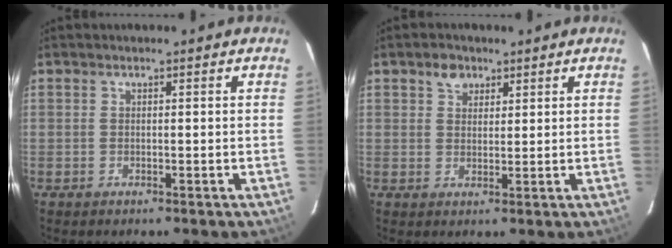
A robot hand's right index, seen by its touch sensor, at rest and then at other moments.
{"total": 3.3, "force": [2.0, 2.4, 1.1], "torque": [-0.012, 0.010, 0.034]}